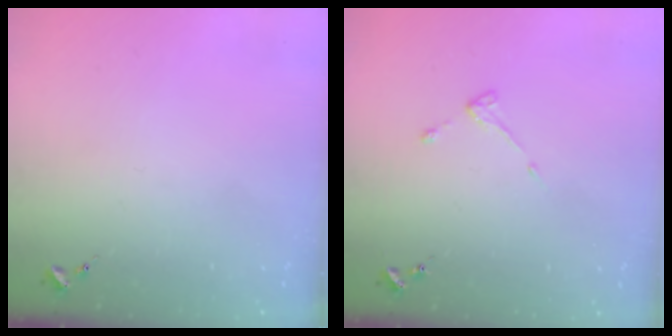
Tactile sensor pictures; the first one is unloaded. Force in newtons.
{"total": 3.0, "press": 3.0, "slide": 0.4}